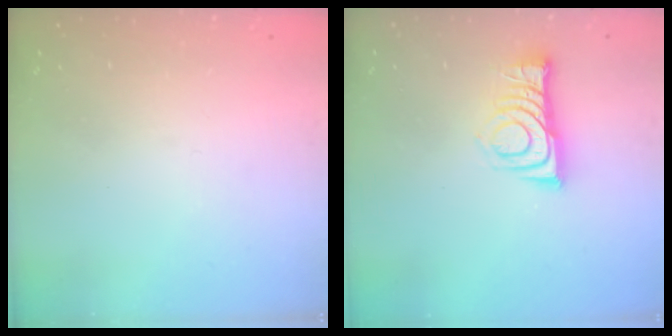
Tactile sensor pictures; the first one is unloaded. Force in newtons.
{"total": 8.9, "press": 8.8, "slide": 0.9}